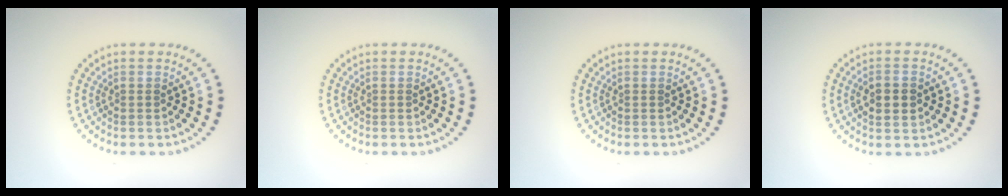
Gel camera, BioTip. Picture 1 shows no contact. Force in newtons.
{"total": 0.0}
{"total": 0.0}
{"total": 2.3, "press": 2.3, "slide": 0.2}